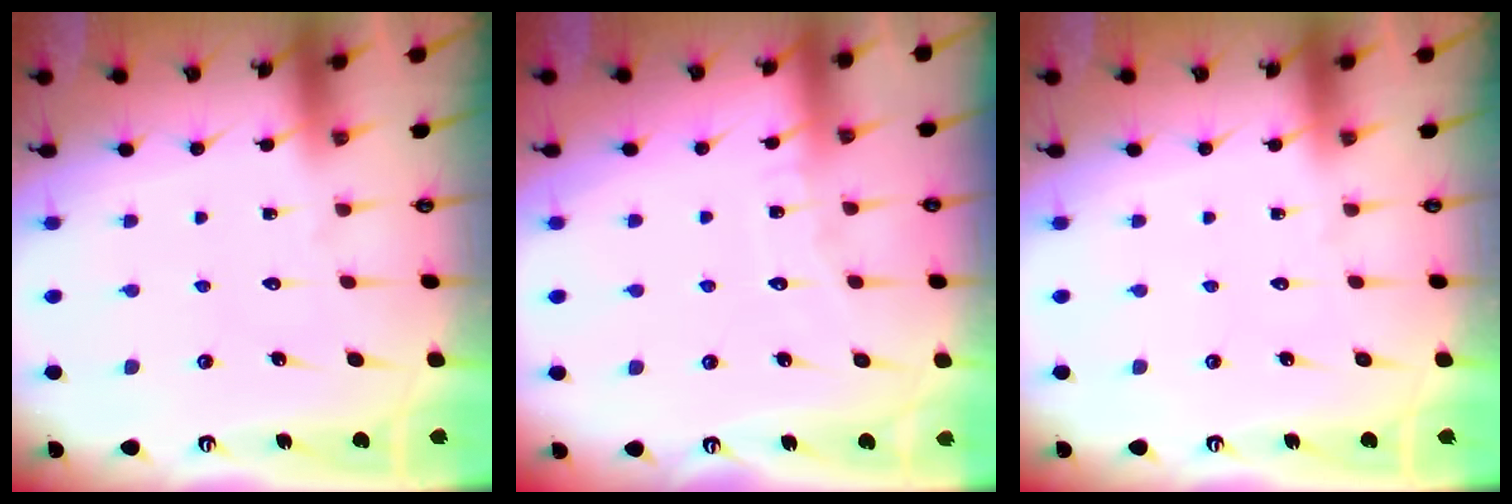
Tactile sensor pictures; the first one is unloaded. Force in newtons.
{"total": 4.7, "press": 4.7, "slide": 0.5}
{"total": 0.0}